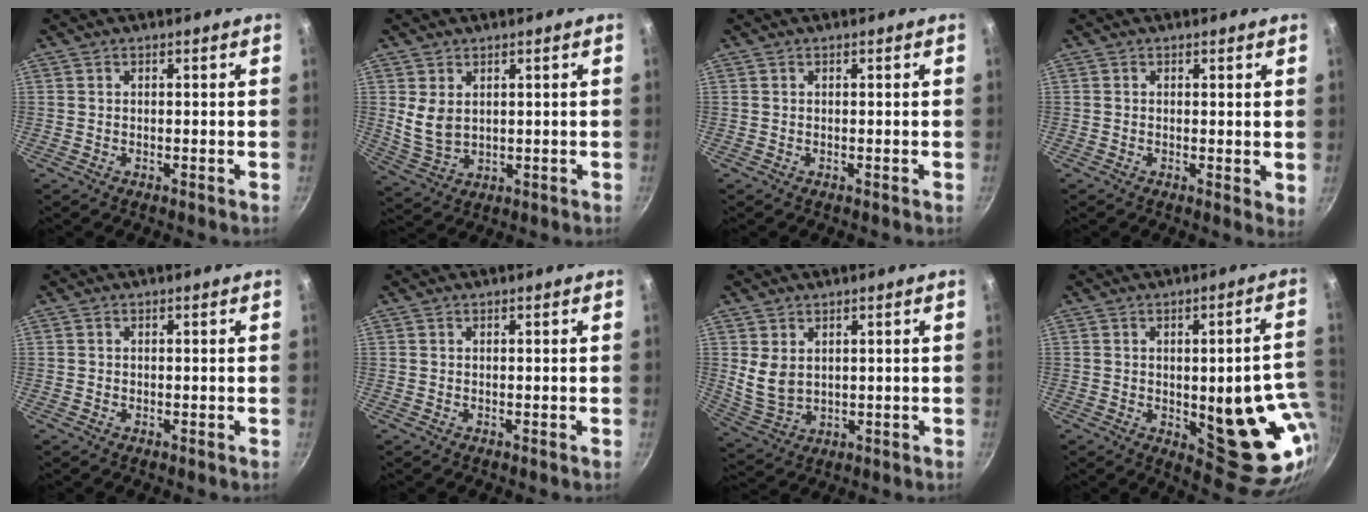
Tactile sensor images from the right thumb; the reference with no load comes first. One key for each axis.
{"total": 5.7, "fx": 1.7, "fy": 3.9, "fz": 3.9, "tx": -0.067, "ty": -0.018, "tz": 0.046}
{"total": 0.0}
{"total": 2.1, "fx": 0.5, "fy": 0.9, "fz": 1.8, "tx": -0.021, "ty": -0.005, "tz": 0.005}
{"total": 0.0}
{"total": 0.0}
{"total": 6.0, "fx": 1.8, "fy": 4.2, "fz": 3.9, "tx": -0.066, "ty": -0.018, "tz": 0.051}
{"total": 18.2, "fx": -1.6, "fy": 7.3, "fz": 16.7, "tx": -0.153, "ty": -0.012, "tz": -0.010}